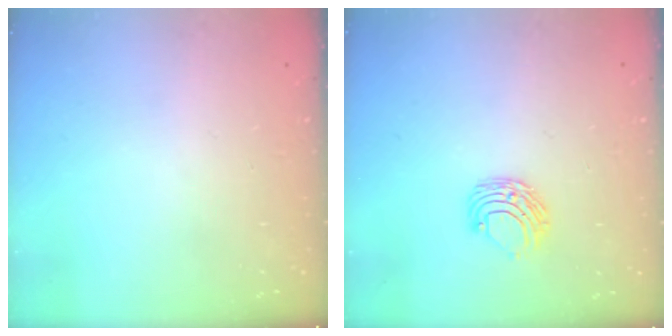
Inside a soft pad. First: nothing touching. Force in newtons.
{"total": 7.1, "press": 7.0, "slide": 0.7}